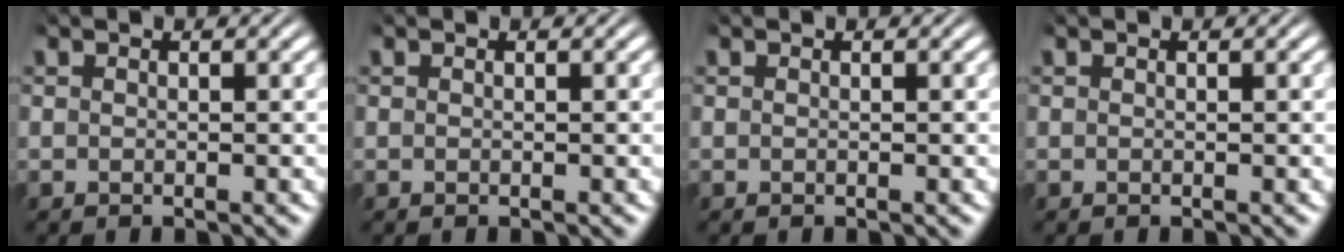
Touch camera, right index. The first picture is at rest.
{"total": 0.0}
{"total": 0.0}
{"total": 0.0}